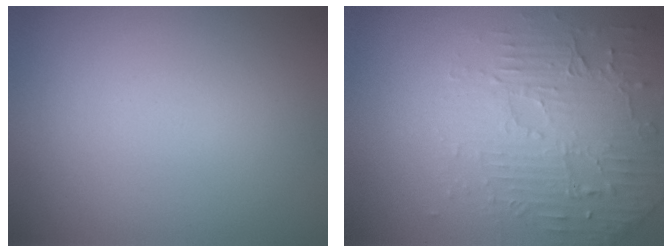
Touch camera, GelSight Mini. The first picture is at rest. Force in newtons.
{"total": 4.6, "press": 3.6, "slide": 2.8}